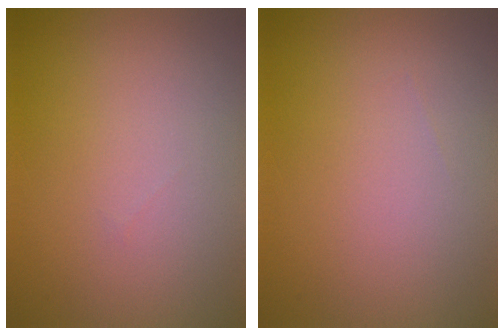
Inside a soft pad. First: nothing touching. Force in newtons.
{"total": 0.0}